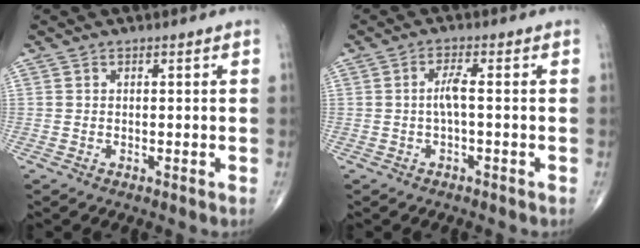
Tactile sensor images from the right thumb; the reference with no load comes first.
{"total": 2.5, "force": [-0.3, 0.3, 2.5], "torque": [-0.055, 0.009, -0.007]}